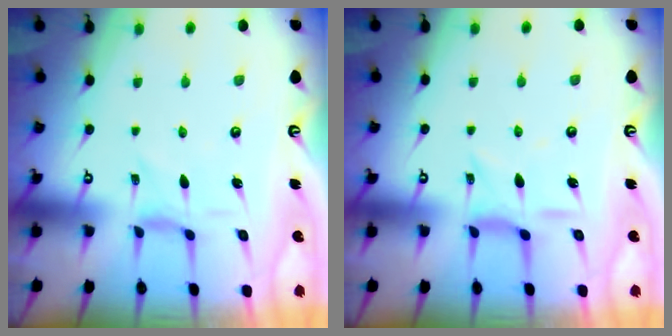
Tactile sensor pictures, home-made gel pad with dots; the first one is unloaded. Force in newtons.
{"total": 6.1, "press": 6.1, "slide": 0.4}